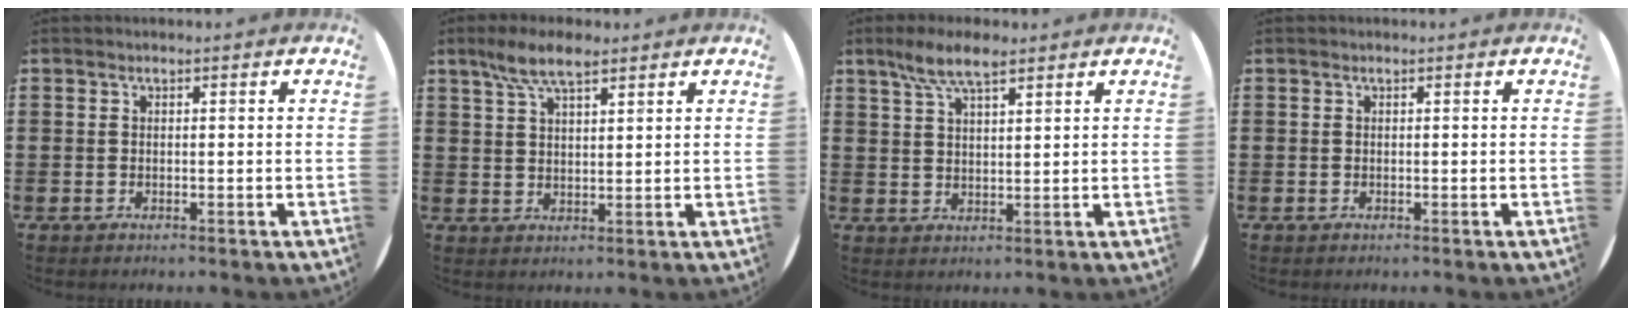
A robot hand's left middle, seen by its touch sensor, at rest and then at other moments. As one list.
[{"total": 6.1, "force": [4.5, 1.8, 3.8], "torque": [-0.084, 0.001, 0.080]}, {"total": 6.2, "force": [4.5, 1.7, 3.9], "torque": [-0.086, 0.001, 0.080]}, {"total": 0.0}]